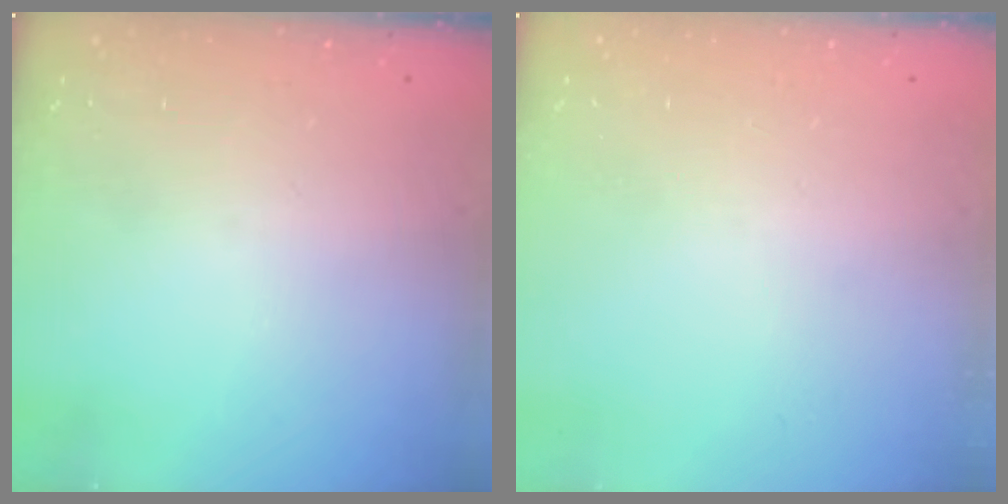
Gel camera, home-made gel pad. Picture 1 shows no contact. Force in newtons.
{"total": 0.0}